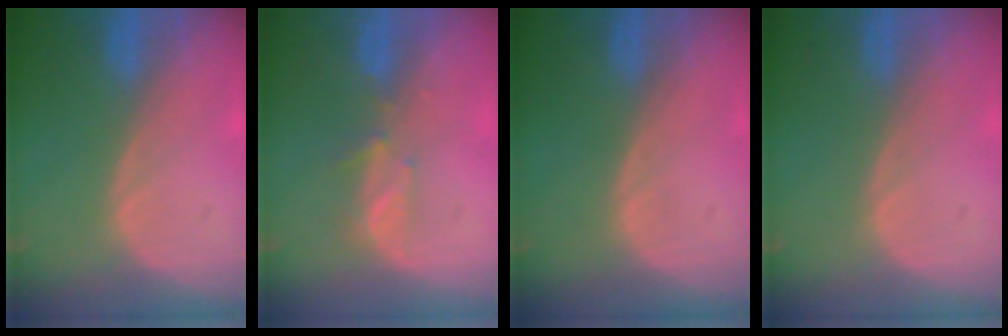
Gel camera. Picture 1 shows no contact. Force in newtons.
{"total": 2.7, "press": 2.6, "slide": 0.8}
{"total": 0.0}
{"total": 0.0}